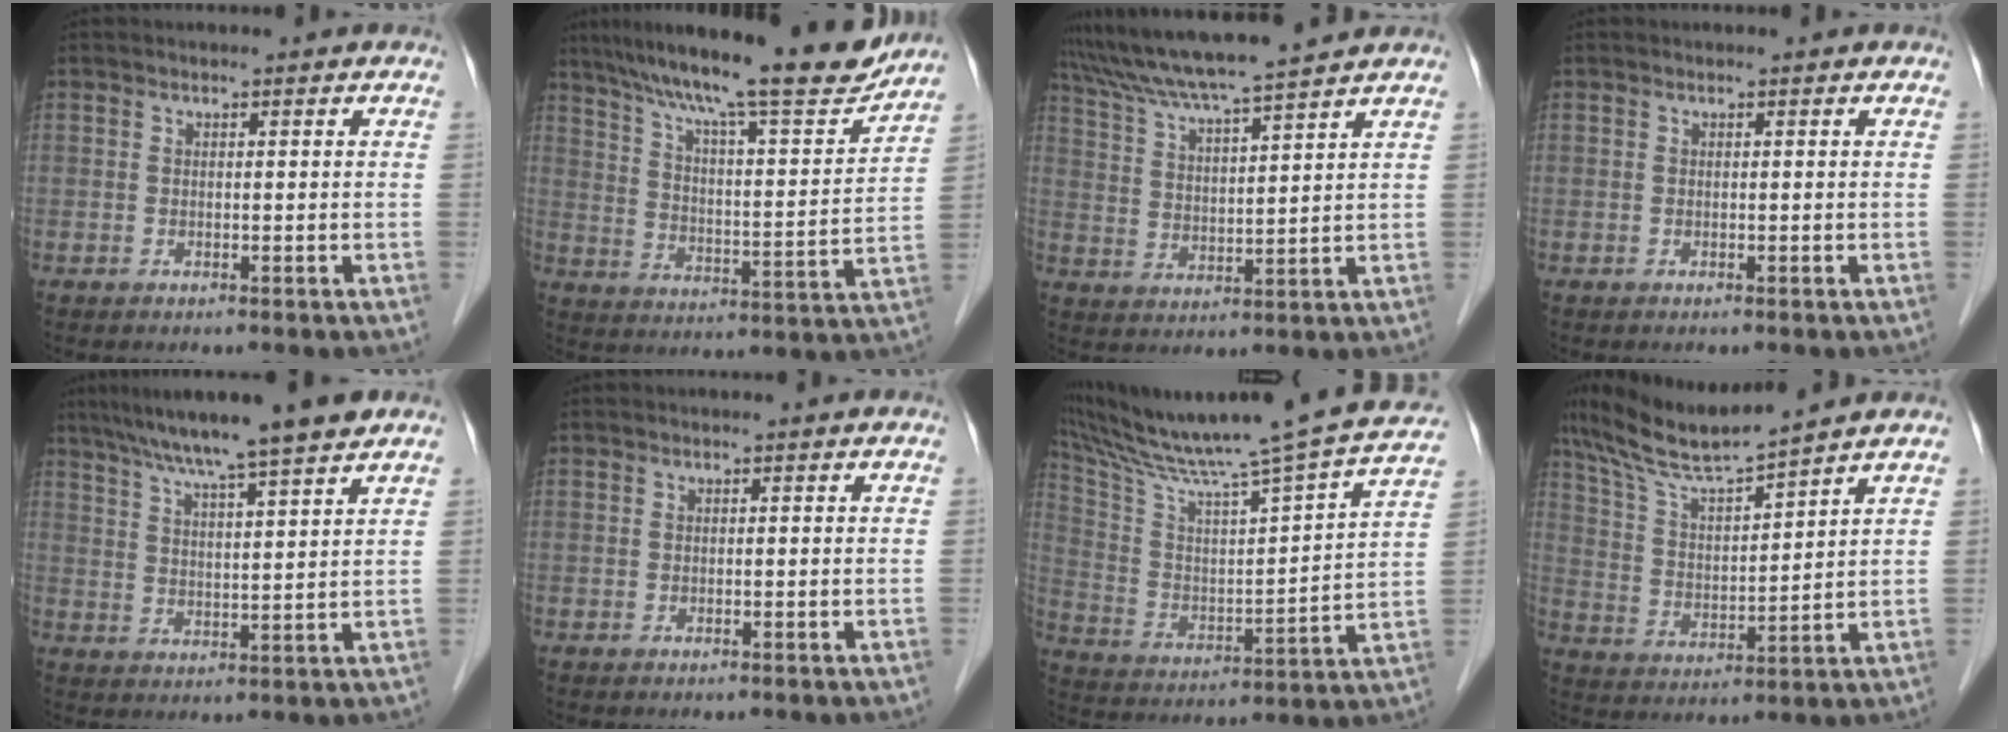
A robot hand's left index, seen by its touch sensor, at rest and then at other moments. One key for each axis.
{"total": 20.0, "fx": 17.0, "fy": 1.4, "fz": 10.4, "tx": -0.171, "ty": -0.002, "tz": 0.255}
{"total": 12.6, "fx": 11.3, "fy": -1.5, "fz": 5.5, "tx": -0.102, "ty": 0.017, "tz": 0.191}
{"total": 0.0}
{"total": 11.9, "fx": 9.5, "fy": -0.5, "fz": 7.2, "tx": -0.118, "ty": 0.018, "tz": 0.147}
{"total": 0.0}
{"total": 25.1, "fx": 21.9, "fy": -0.4, "fz": 12.2, "tx": -0.208, "ty": -0.038, "tz": 0.324}
{"total": 11.2, "fx": 9.9, "fy": -0.7, "fz": 5.1, "tx": -0.107, "ty": 0.007, "tz": 0.189}